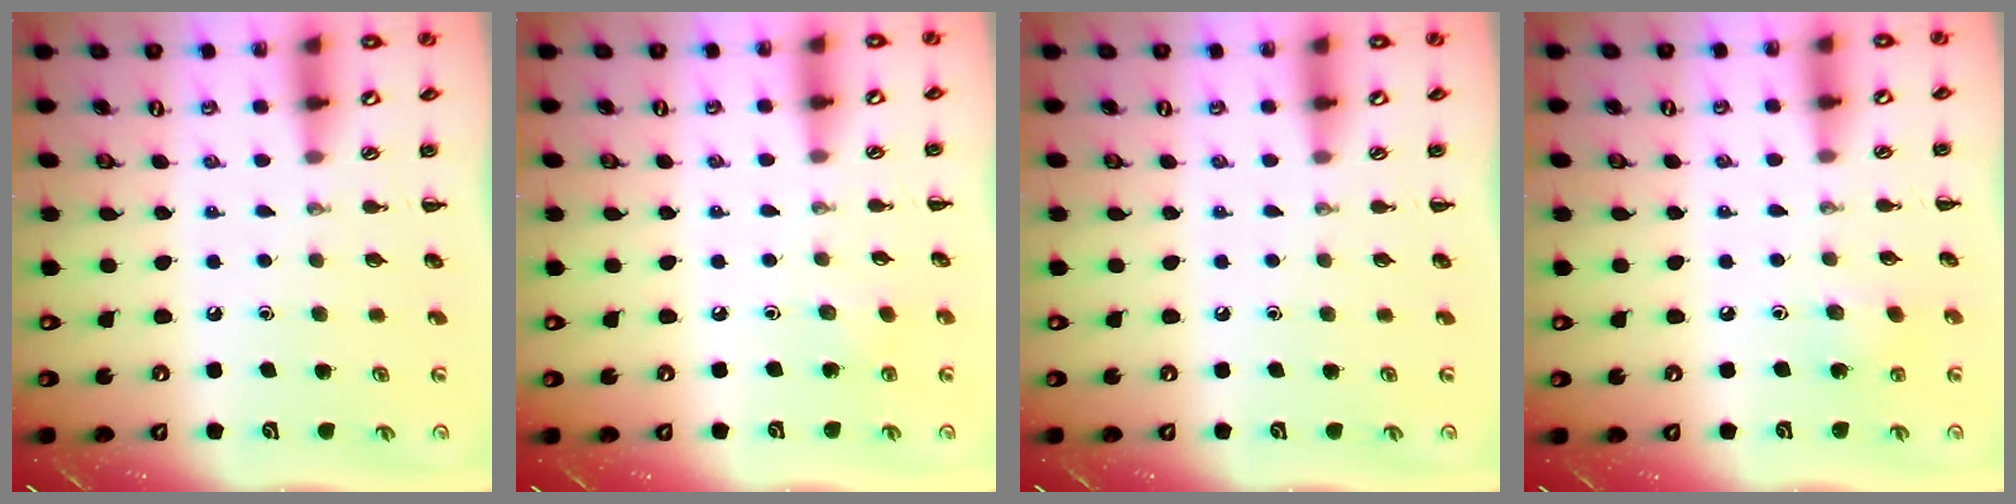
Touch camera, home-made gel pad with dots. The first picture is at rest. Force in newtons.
{"total": 2.6, "press": 2.5, "slide": 0.9}
{"total": 0.0}
{"total": 3.7, "press": 3.5, "slide": 1.2}